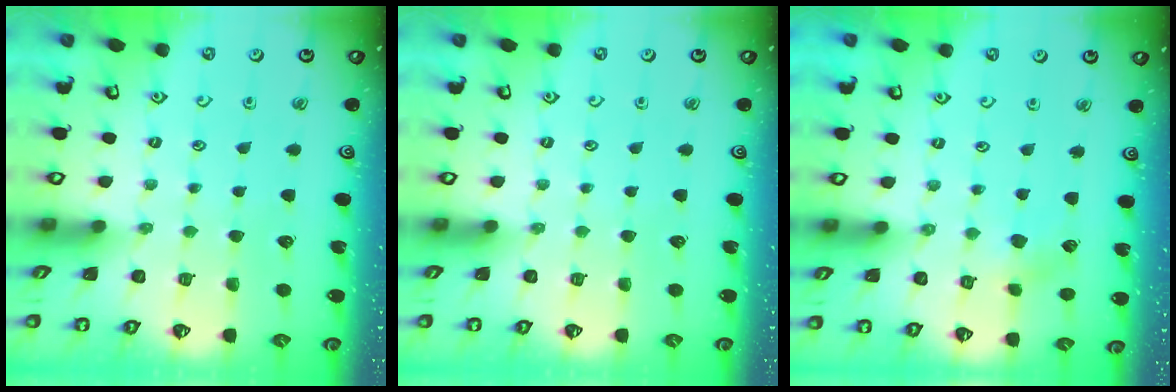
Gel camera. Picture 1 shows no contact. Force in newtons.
{"total": 0.0}
{"total": 1.8, "press": 1.8, "slide": 0.3}